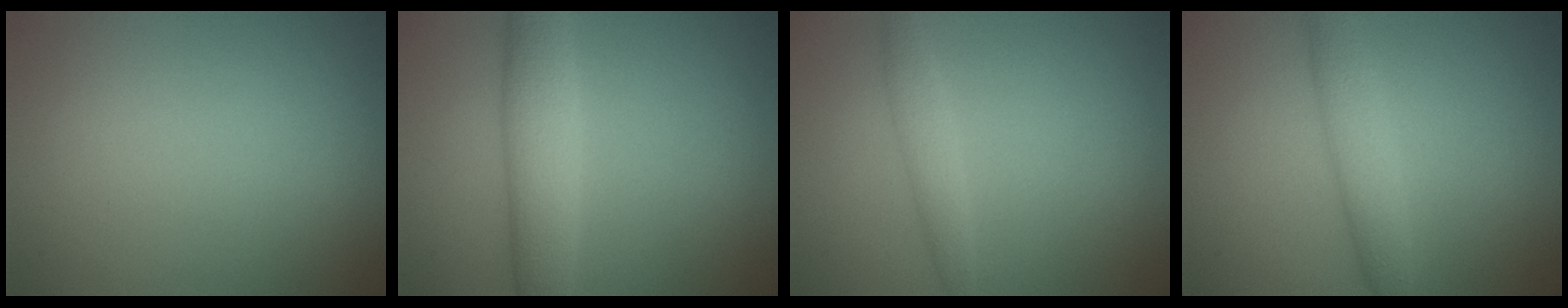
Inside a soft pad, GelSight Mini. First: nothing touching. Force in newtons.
{"total": 4.5, "press": 4.5, "slide": 0.0}
{"total": 1.9, "press": 1.9, "slide": 0.1}
{"total": 3.0, "press": 3.0, "slide": 0.1}